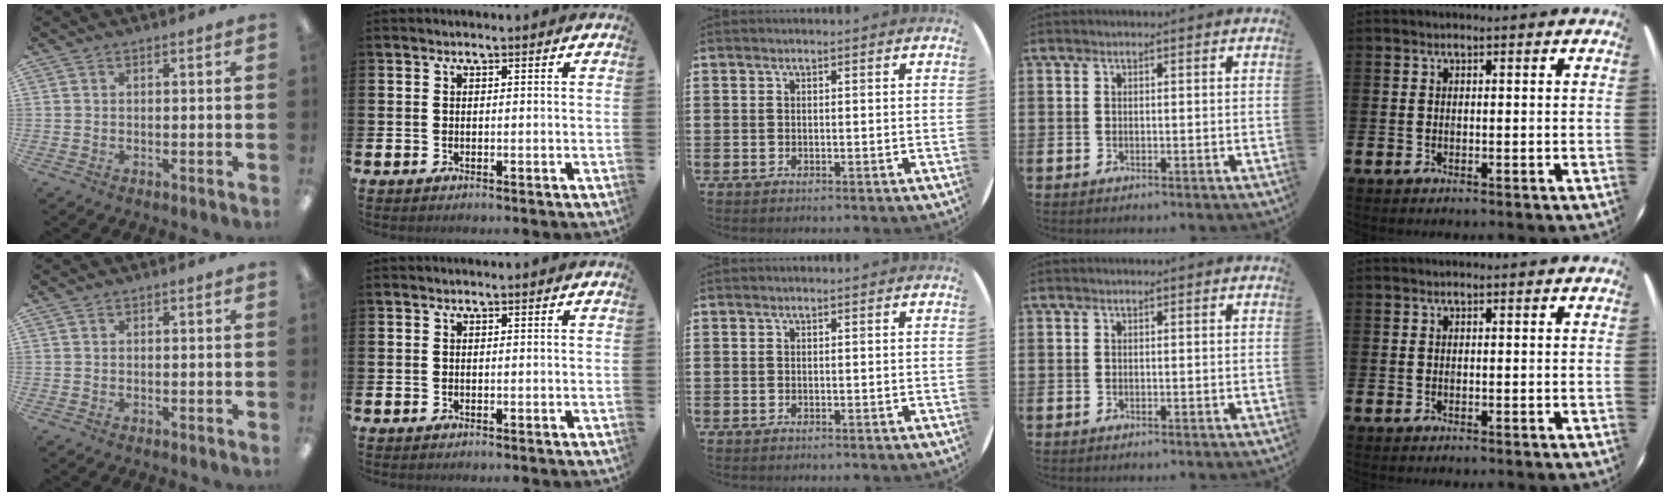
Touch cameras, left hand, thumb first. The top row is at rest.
{}